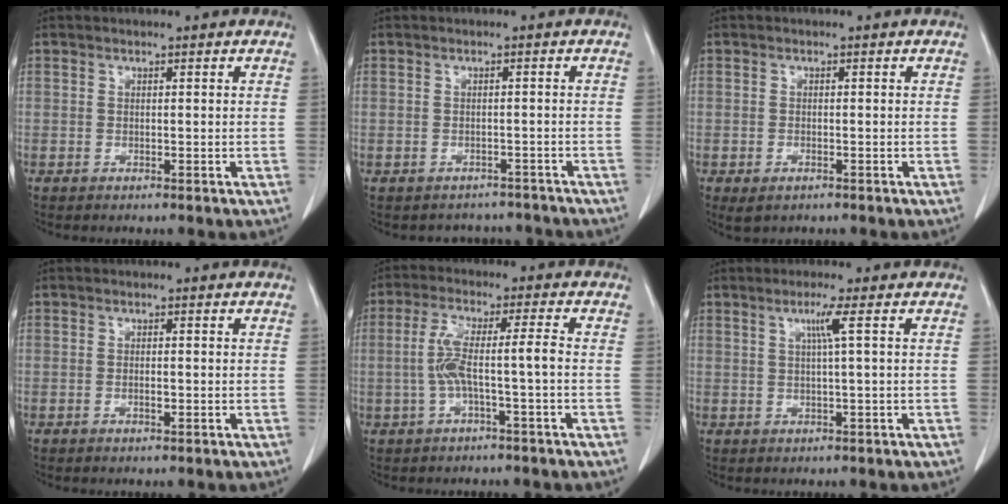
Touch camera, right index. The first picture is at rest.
{"total": 4.6, "force": [-3.9, 2.2, -0.7], "torque": [0.010, 0.020, -0.045]}
{"total": 2.2, "force": [-1.2, 1.1, 1.5], "torque": [-0.028, -0.003, -0.009]}
{"total": 1.0, "force": [-0.3, 0.3, 0.9], "torque": [-0.020, -0.001, -0.004]}
{"total": 6.3, "force": [-1.2, 0.1, 6.2], "torque": [-0.131, 0.020, -0.019]}
{"total": 2.8, "force": [0.9, -0.9, 2.5], "torque": [-0.051, 0.000, 0.020]}